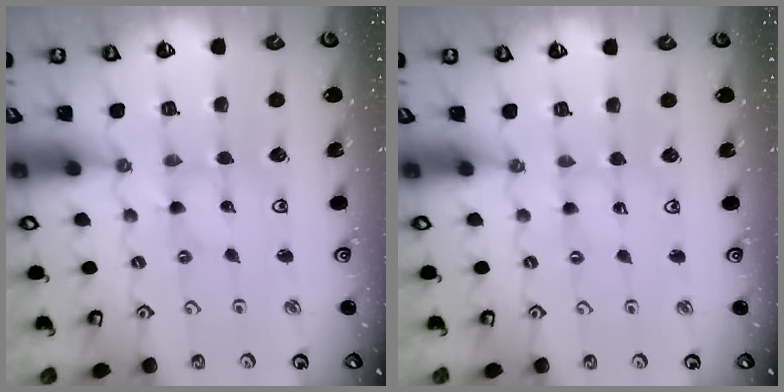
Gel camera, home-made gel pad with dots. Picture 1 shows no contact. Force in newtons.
{"total": 0.0}